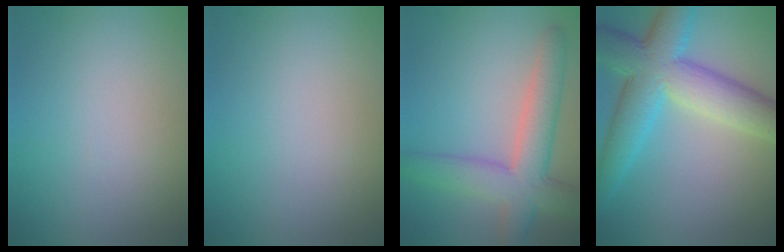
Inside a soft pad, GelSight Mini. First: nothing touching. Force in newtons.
{"total": 0.0}
{"total": 6.0, "press": 6.0, "slide": 0.4}
{"total": 9.0, "press": 9.0, "slide": 0.2}